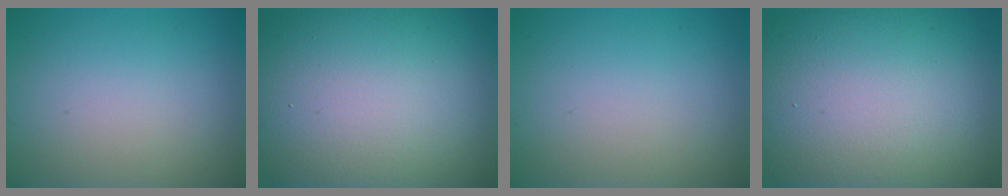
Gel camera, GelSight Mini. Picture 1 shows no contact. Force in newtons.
{"total": 18.5, "press": 18.5, "slide": 0.7}
{"total": 0.0}
{"total": 17.1, "press": 17.1, "slide": 0.8}